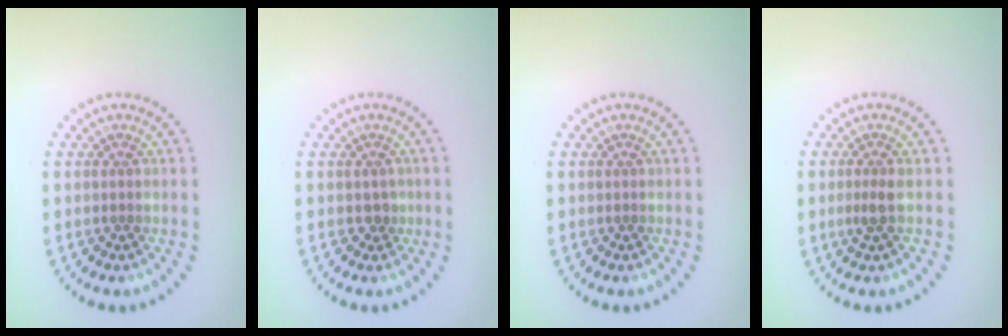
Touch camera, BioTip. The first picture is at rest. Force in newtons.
{"total": 0.9, "press": 0.7, "slide": 0.5}
{"total": 0.0}
{"total": 1.3, "press": 1.0, "slide": 0.8}